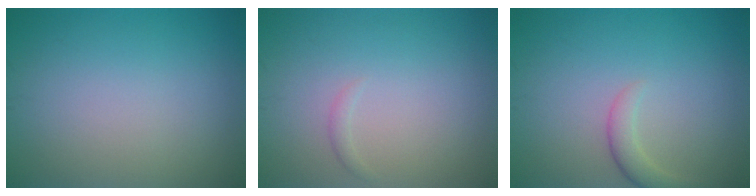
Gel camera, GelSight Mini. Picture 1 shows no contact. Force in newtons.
{"total": 0.5, "press": 0.5, "slide": 0.0}
{"total": 2.0, "press": 2.0, "slide": 0.2}